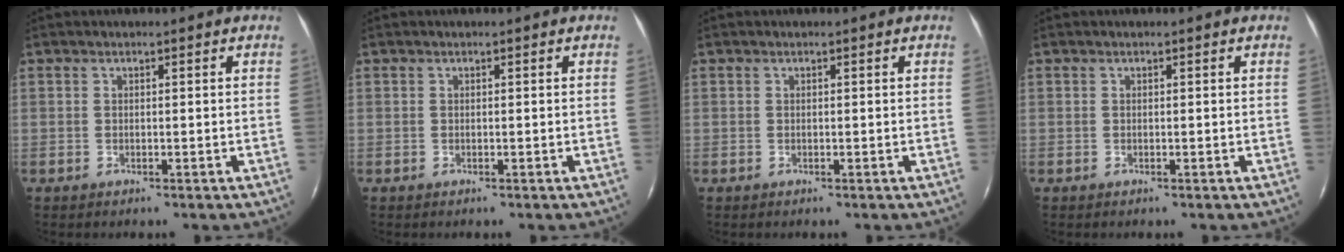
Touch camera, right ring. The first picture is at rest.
{"total": 0.0}
{"total": 0.0}
{"total": 0.0}